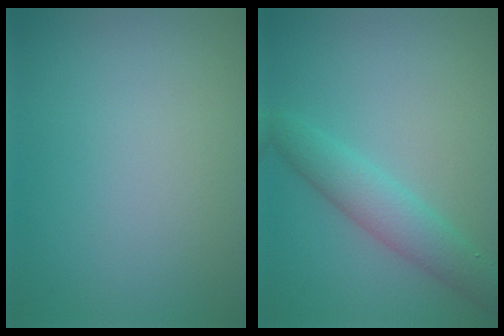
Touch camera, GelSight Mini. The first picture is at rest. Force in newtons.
{"total": 3.6, "press": 3.6, "slide": 0.1}